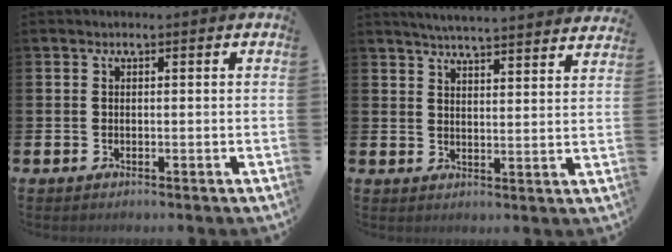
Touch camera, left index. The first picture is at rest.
{"total": 5.1, "force": [5.1, -0.3, 0.7], "torque": [-0.021, -0.035, 0.088]}